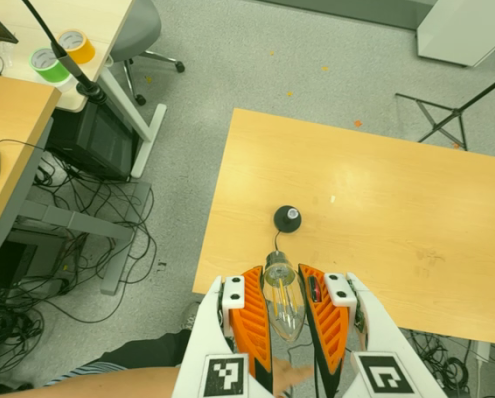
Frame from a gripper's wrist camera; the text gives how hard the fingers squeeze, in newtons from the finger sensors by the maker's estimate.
{"total": 22.9, "left": 24.8, "right": 21.0}